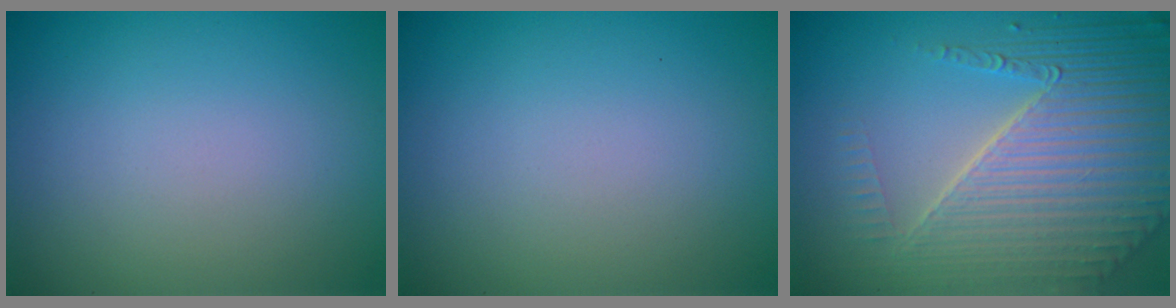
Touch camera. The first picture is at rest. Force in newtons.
{"total": 0.0}
{"total": 7.4, "press": 5.6, "slide": 4.8}